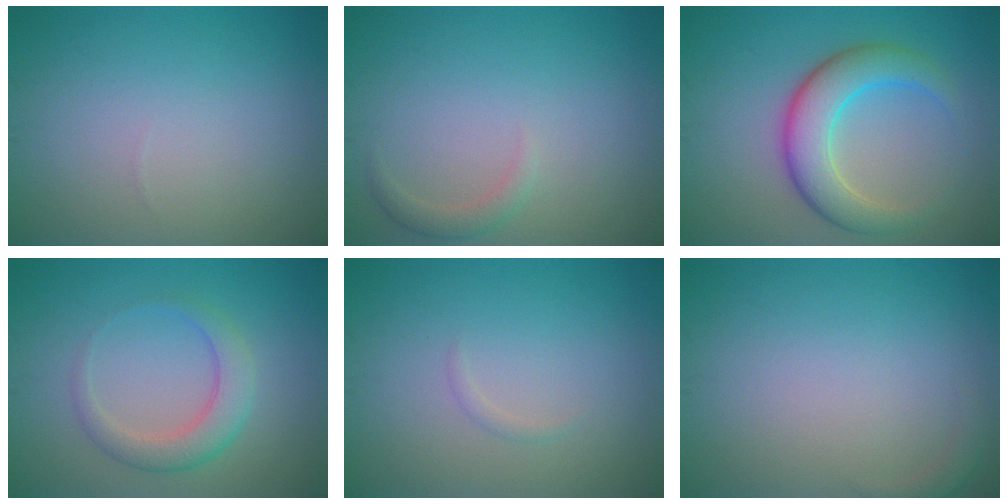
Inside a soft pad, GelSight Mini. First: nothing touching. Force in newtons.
{"total": 1.3, "press": 1.3, "slide": 0.1}
{"total": 5.9, "press": 5.9, "slide": 0.2}
{"total": 3.3, "press": 3.3, "slide": 0.2}
{"total": 0.6, "press": 0.6, "slide": 0.0}
{"total": 1.0, "press": 1.0, "slide": 0.2}